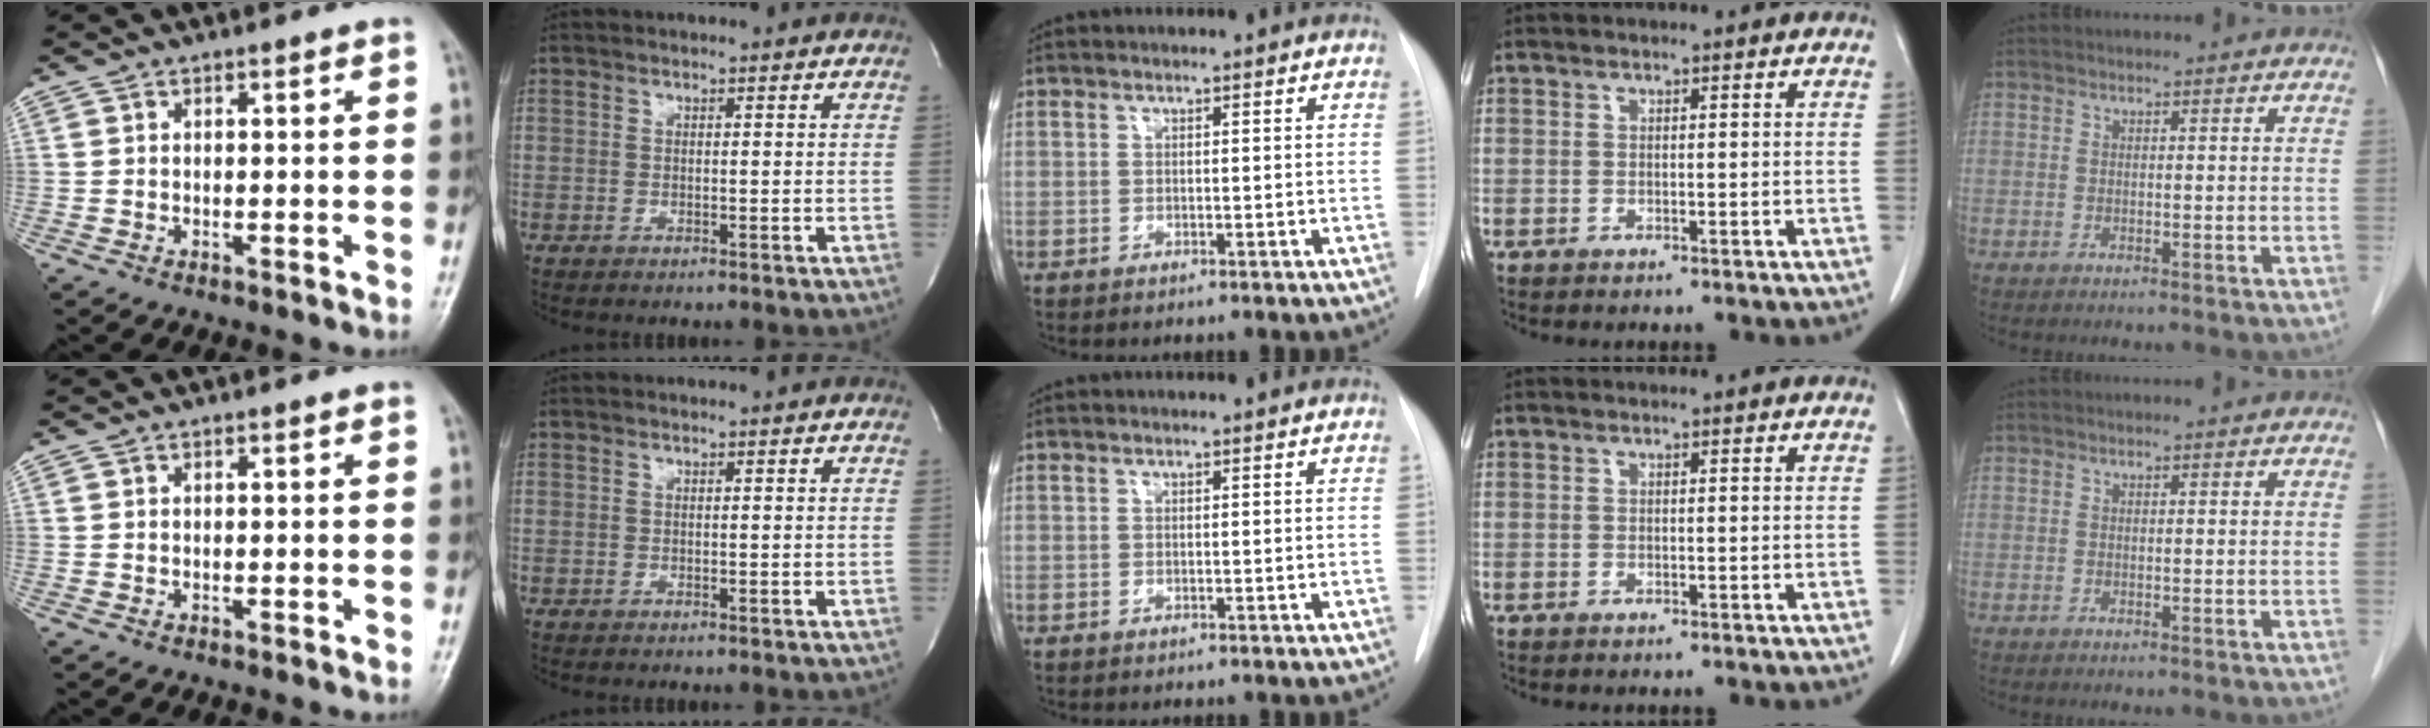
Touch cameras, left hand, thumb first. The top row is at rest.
{}